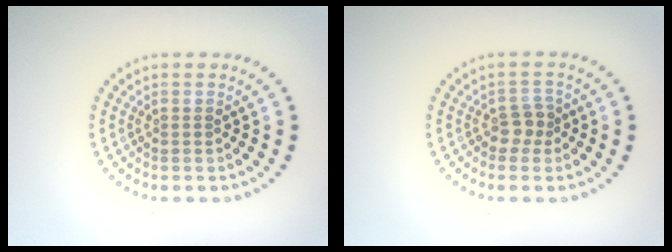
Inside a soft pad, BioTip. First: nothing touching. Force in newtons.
{"total": 1.8, "press": 1.5, "slide": 1.1}